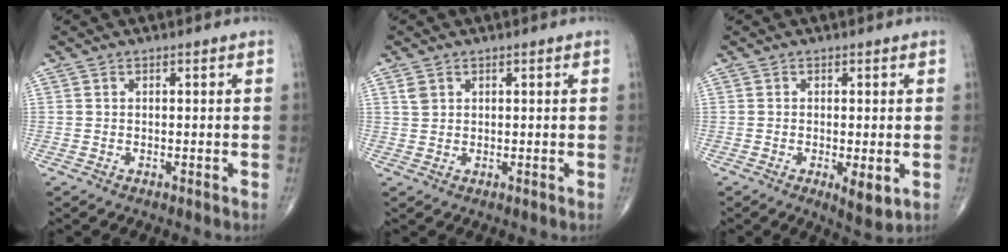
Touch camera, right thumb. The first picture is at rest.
{"total": 1.9, "force": [0.9, 1.4, 0.8], "torque": [-0.013, 0.000, 0.020]}
{"total": 4.2, "force": [-1.0, 1.3, 3.9], "torque": [-0.062, -0.015, -0.016]}